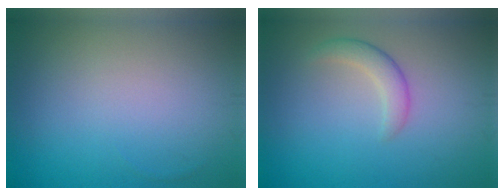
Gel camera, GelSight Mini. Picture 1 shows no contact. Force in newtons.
{"total": 2.2, "press": 2.2, "slide": 0.1}